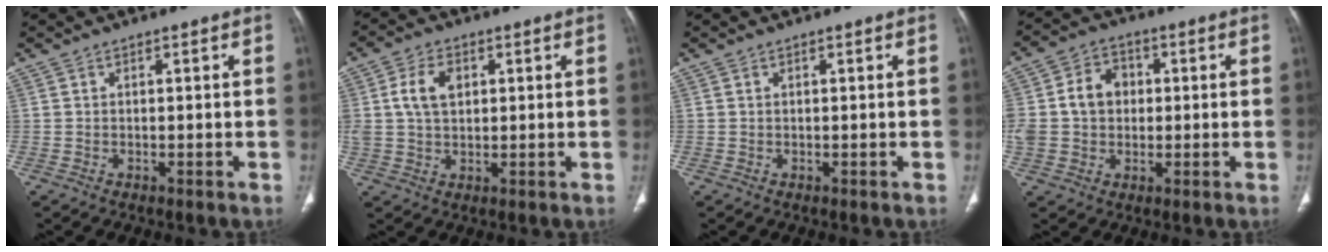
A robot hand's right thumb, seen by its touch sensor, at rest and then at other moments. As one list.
[{"total": 6.8, "force": [1.8, 4.5, 4.8], "torque": [-0.085, 0.002, 0.034]}, {"total": 0.0}, {"total": 12.1, "force": [1.0, 9.9, 6.9], "torque": [-0.132, 0.022, 0.020]}]